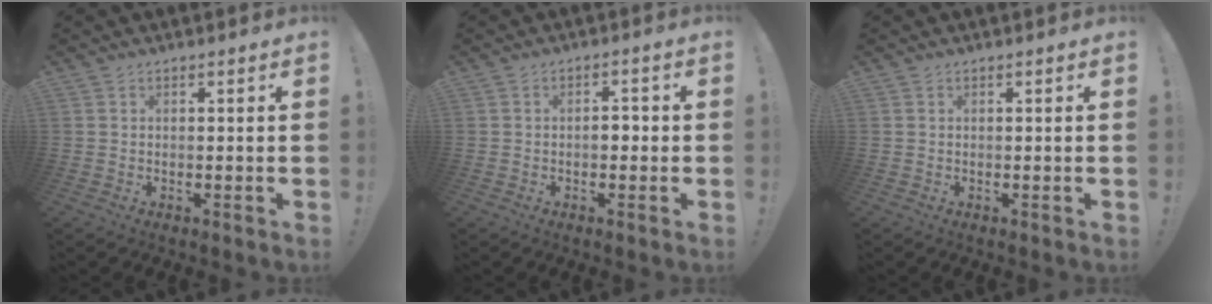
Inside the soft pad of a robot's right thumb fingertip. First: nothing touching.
{"total": 3.3, "force": [-0.9, 2.1, 2.5], "torque": [-0.034, 0.006, -0.020]}
{"total": 0.0}